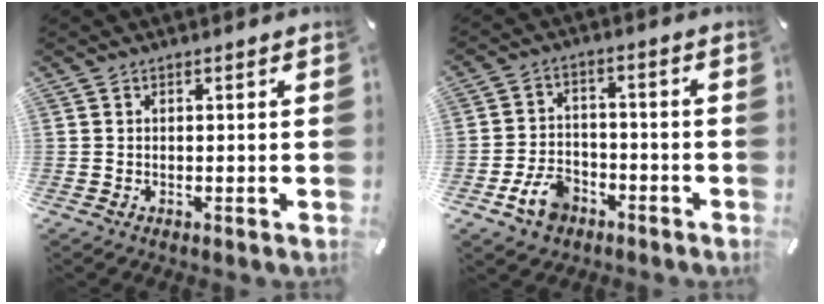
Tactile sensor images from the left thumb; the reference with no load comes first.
{"total": 8.1, "force": [-4.2, 5.9, 3.7], "torque": [-0.088, 0.023, -0.078]}